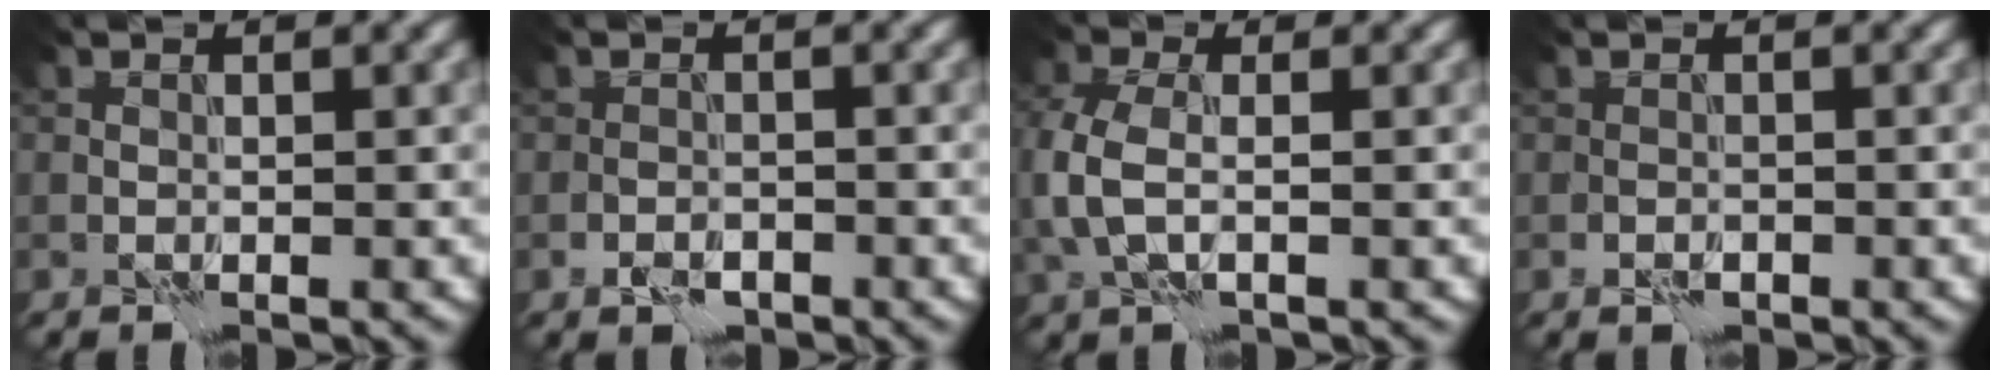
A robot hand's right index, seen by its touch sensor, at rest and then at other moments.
{"total": 1.5, "force": [-0.8, 1.0, 0.8], "torque": [-0.016, 0.002, -0.017]}
{"total": 4.4, "force": [0.0, 2.7, 3.5], "torque": [-0.098, 0.002, -0.006]}
{"total": 0.8, "force": [-0.3, 0.6, 0.4], "torque": [-0.009, -0.001, -0.007]}